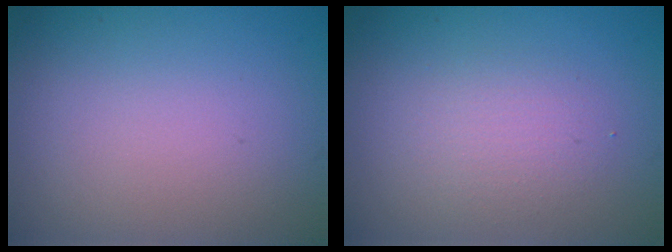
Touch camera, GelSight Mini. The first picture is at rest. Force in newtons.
{"total": 1.9, "press": 1.9, "slide": 0.0}